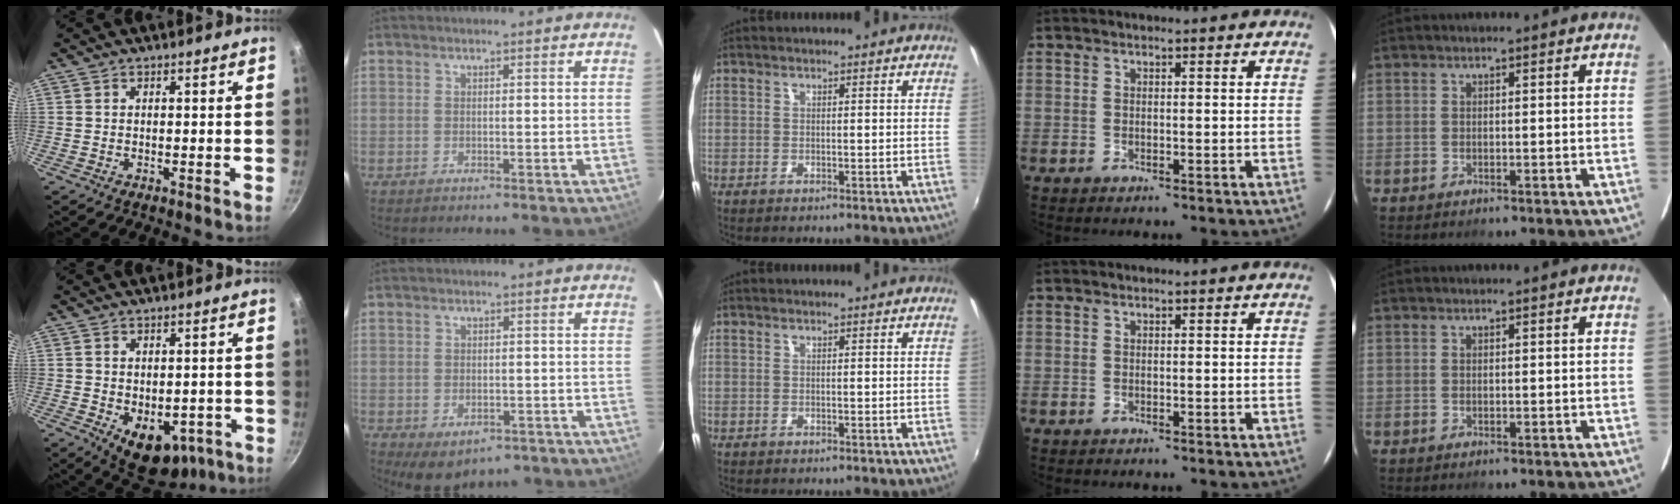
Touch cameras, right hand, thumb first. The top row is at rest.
{"thumb": {"total": 11.2, "force": [-3.5, 7.3, 7.8], "torque": [-0.063, 0.000, -0.028]}, "index": {"total": 5.9, "force": [-3.1, 3.8, 3.2], "torque": [-0.061, -0.014, -0.031]}}